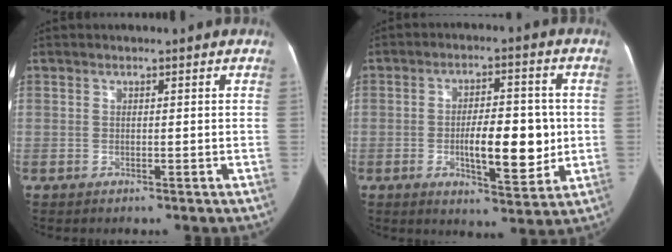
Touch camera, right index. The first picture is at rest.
{"total": 10.7, "force": [-1.1, 3.6, 10.0], "torque": [-0.157, 0.000, -0.013]}